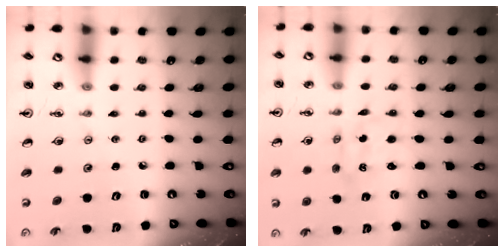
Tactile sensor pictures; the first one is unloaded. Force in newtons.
{"total": 0.7, "press": 0.7, "slide": 0.1}